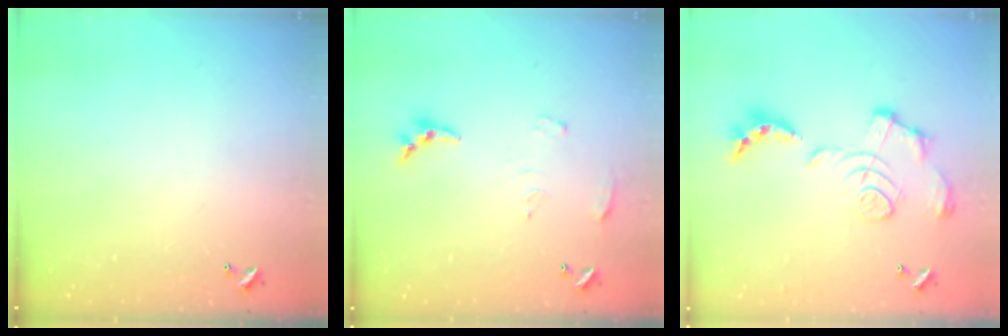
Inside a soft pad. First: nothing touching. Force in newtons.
{"total": 6.2, "press": 6.2, "slide": 0.5}
{"total": 1.7, "press": 1.1, "slide": 1.3}